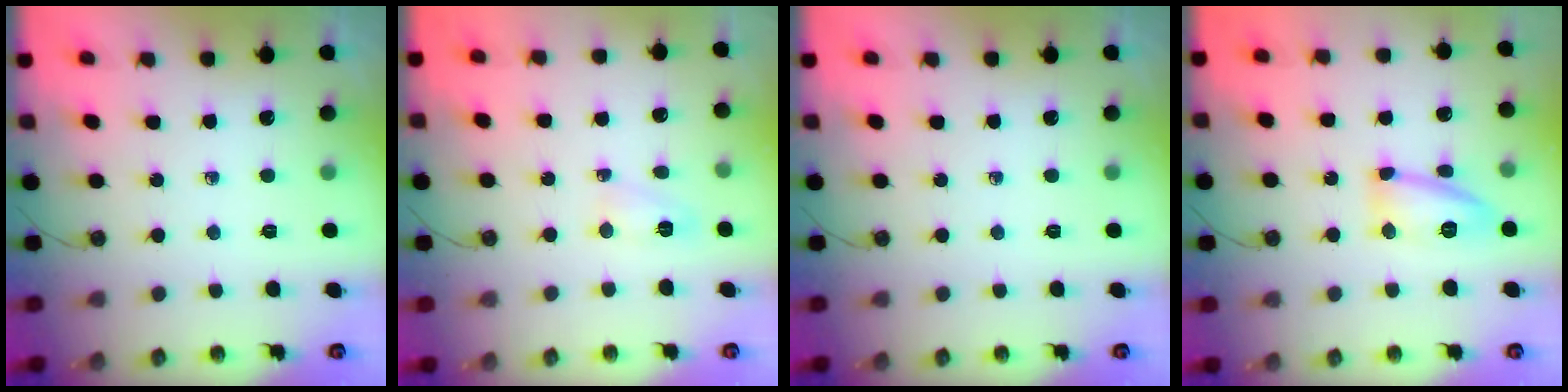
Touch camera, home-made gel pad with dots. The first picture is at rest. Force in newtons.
{"total": 3.9, "press": 3.9, "slide": 0.5}
{"total": 0.0}
{"total": 12.4, "press": 12.4, "slide": 0.9}